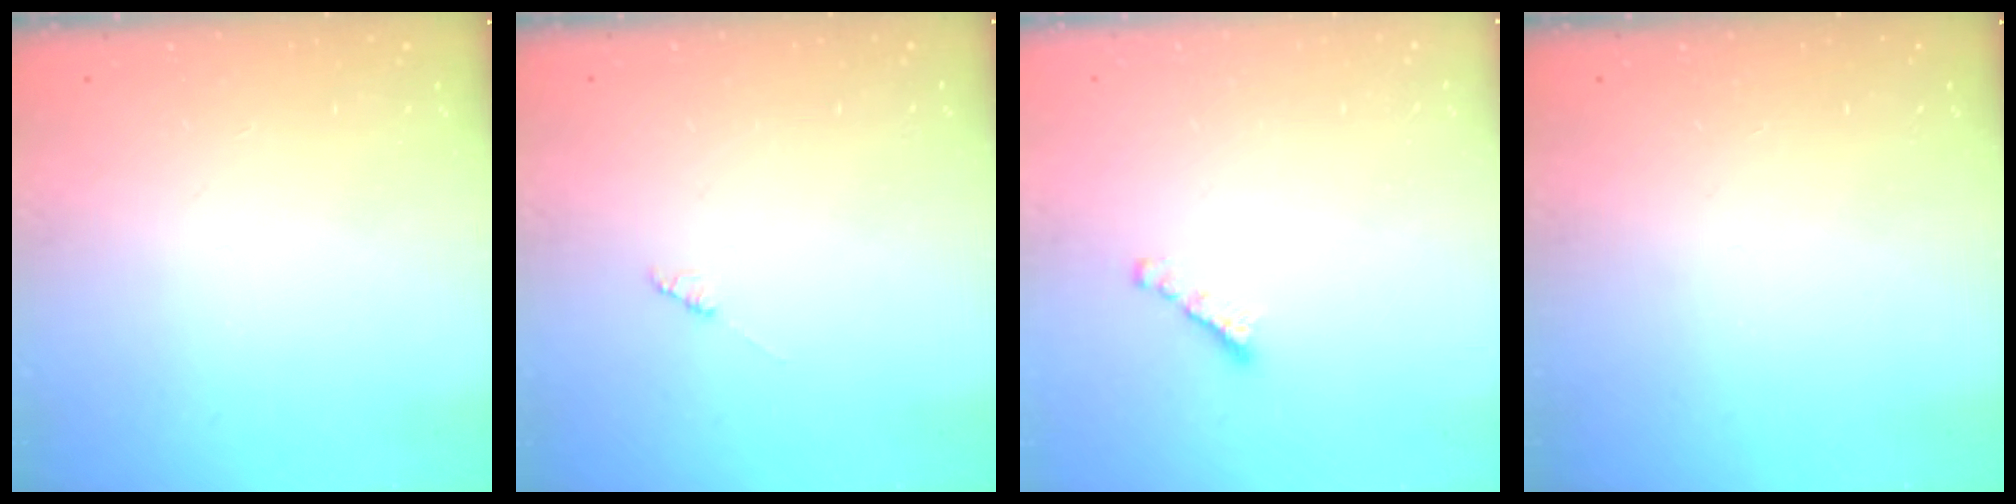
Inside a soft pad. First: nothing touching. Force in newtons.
{"total": 1.4, "press": 1.4, "slide": 0.2}
{"total": 2.7, "press": 2.7, "slide": 0.2}
{"total": 0.0}